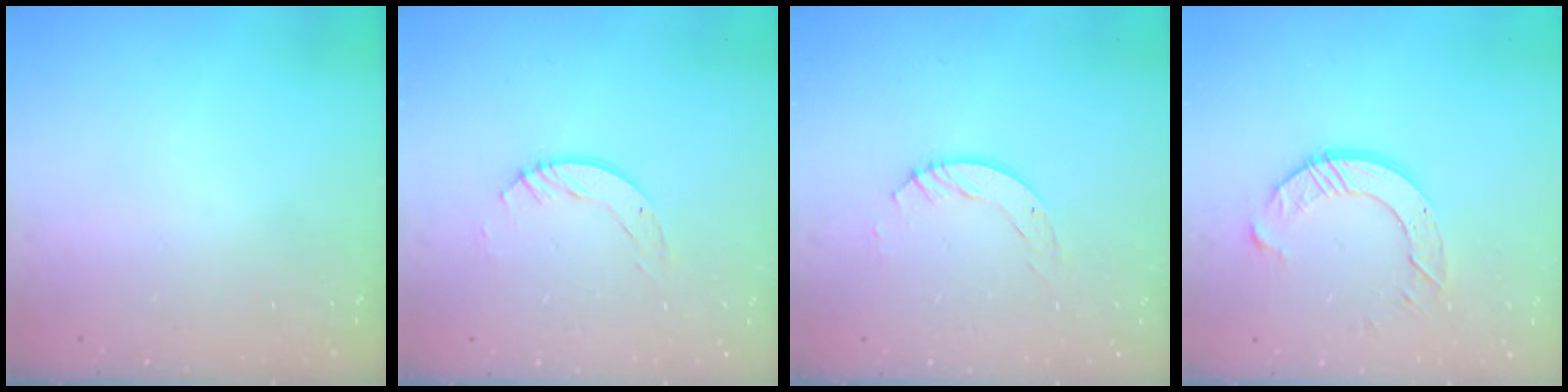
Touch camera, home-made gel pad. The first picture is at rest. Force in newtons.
{"total": 5.6, "press": 5.5, "slide": 0.5}
{"total": 5.6, "press": 5.5, "slide": 0.5}
{"total": 9.1, "press": 9.0, "slide": 0.7}